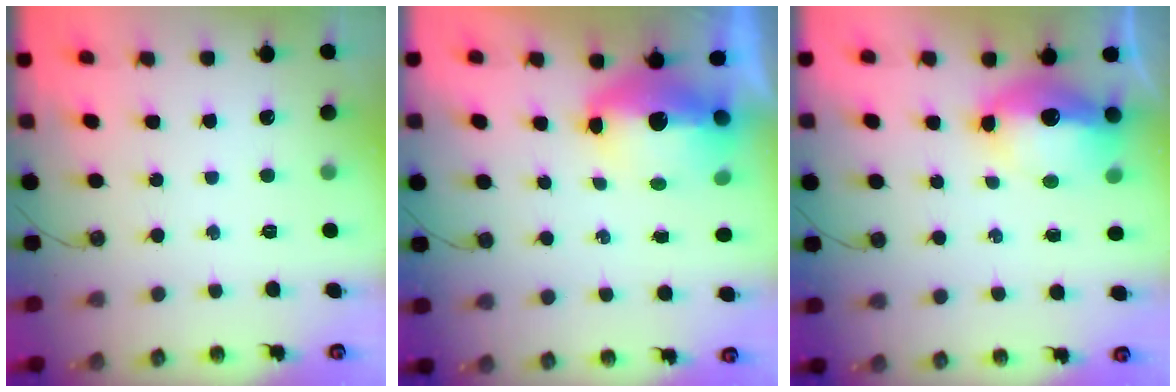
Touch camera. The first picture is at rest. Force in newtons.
{"total": 11.0, "press": 11.0, "slide": 1.0}
{"total": 13.4, "press": 13.3, "slide": 1.4}